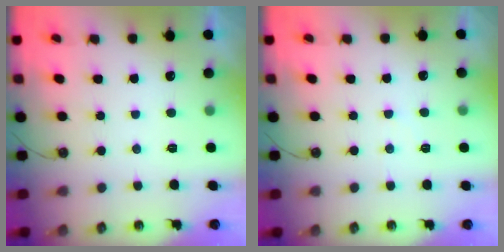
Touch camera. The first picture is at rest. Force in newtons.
{"total": 2.4, "press": 2.4, "slide": 0.4}